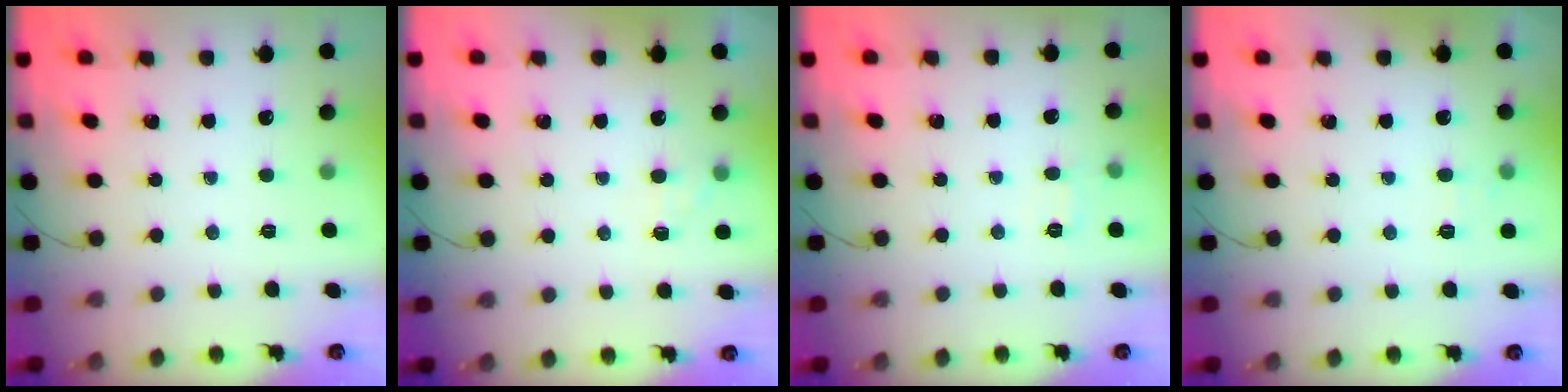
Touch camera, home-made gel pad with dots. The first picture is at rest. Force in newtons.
{"total": 5.2, "press": 4.9, "slide": 1.7}
{"total": 5.9, "press": 5.7, "slide": 1.6}
{"total": 5.5, "press": 5.3, "slide": 1.5}